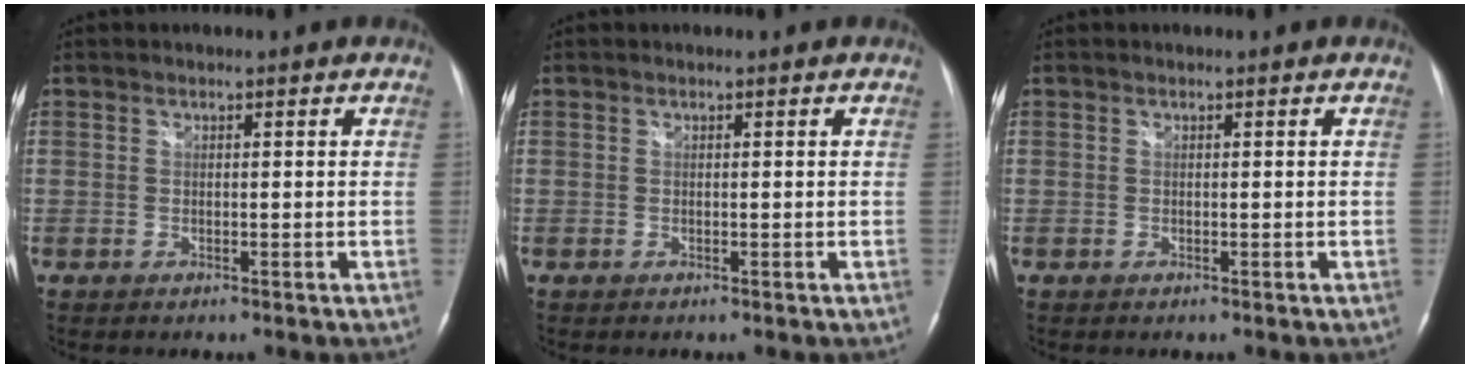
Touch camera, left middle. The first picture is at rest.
{"total": 0.0}
{"total": 0.0}